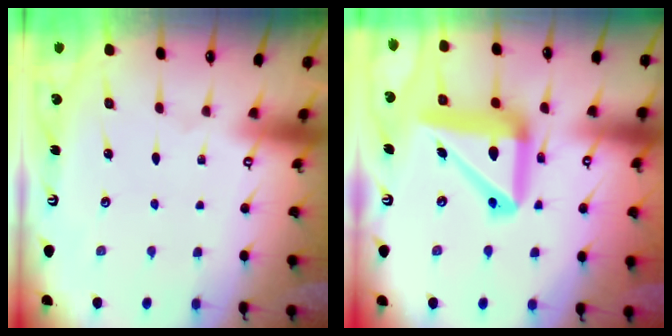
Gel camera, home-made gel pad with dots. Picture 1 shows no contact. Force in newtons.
{"total": 20.2, "press": 20.0, "slide": 2.5}